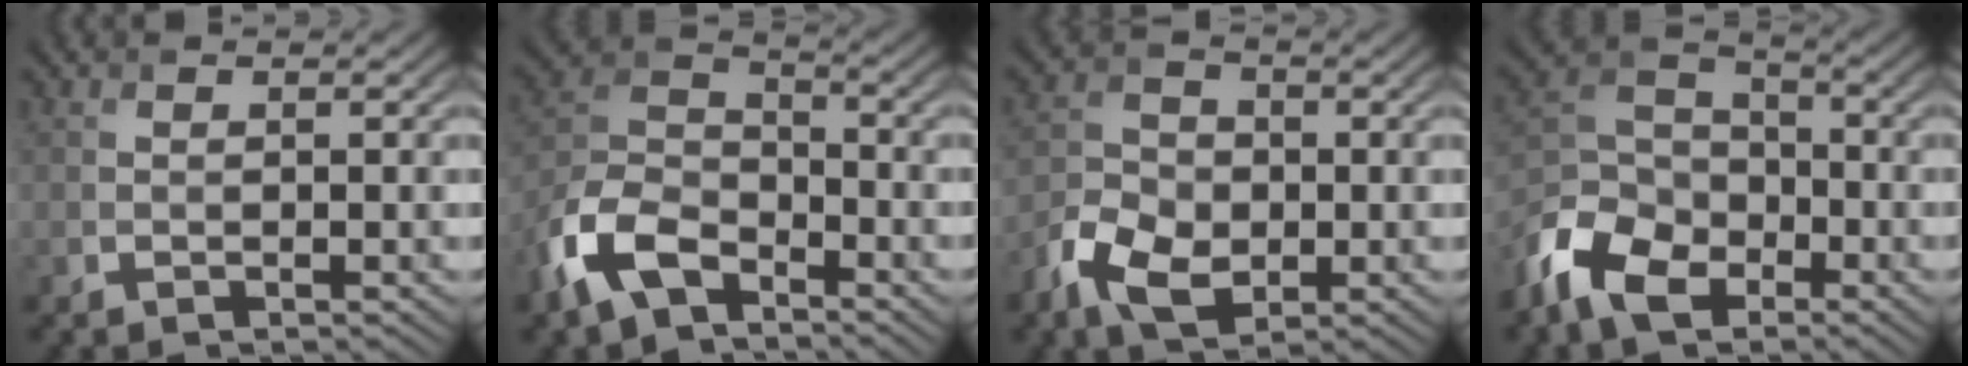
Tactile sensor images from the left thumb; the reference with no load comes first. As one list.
[{"total": 10.1, "force": [-6.2, 5.2, 6.1], "torque": [-0.139, -0.005, -0.144]}, {"total": 6.8, "force": [-2.9, 4.6, 4.1], "torque": [-0.092, -0.006, -0.063]}, {"total": 10.4, "force": [-6.3, 6.3, 5.3], "torque": [-0.133, -0.018, -0.147]}]